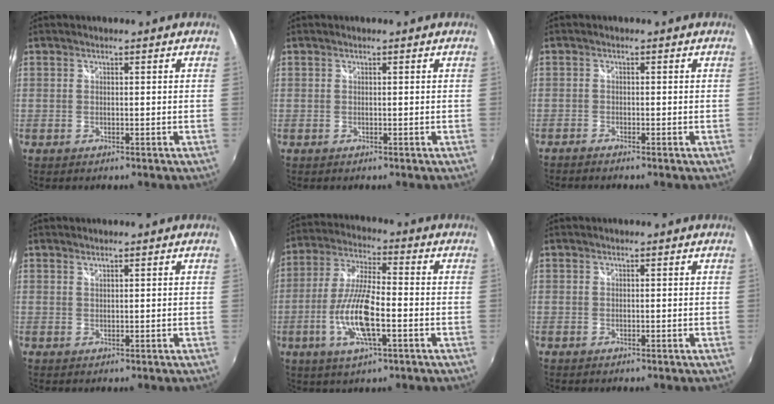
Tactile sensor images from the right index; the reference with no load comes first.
{"total": 0.0}
{"total": 1.3, "force": [-1.3, 0.1, 0.3], "torque": [-0.016, -0.006, -0.027]}
{"total": 0.6, "force": [0.6, 0.0, 0.2], "torque": [-0.001, 0.000, 0.012]}
{"total": 11.9, "force": [-3.7, 2.8, 11.0], "torque": [-0.228, -0.004, -0.073]}
{"total": 0.0}